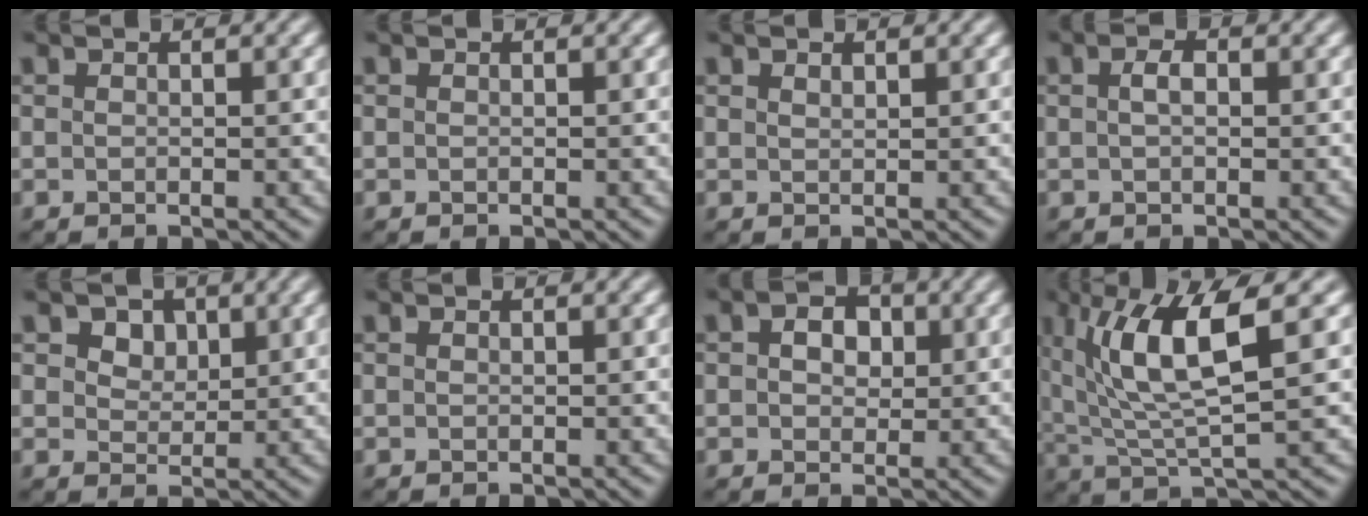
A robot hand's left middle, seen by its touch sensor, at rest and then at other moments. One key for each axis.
{"total": 0.0}
{"total": 0.6, "fx": 0.5, "fy": 0.2, "fz": 0.3, "tx": -0.004, "ty": -0.002, "tz": 0.012}
{"total": 1.3, "fx": 0.2, "fy": 0.7, "fz": 1.1, "tx": -0.022, "ty": 0.003, "tz": 0.001}
{"total": 2.7, "fx": 1.5, "fy": 1.9, "fz": 1.2, "tx": -0.029, "ty": -0.009, "tz": 0.028}
{"total": 0.0}
{"total": 3.0, "fx": 0.8, "fy": 2.2, "fz": 1.9, "tx": -0.029, "ty": 0.003, "tz": 0.007}
{"total": 8.3, "fx": 3.1, "fy": 2.0, "fz": 7.4, "tx": -0.144, "ty": 0.001, "tz": 0.059}